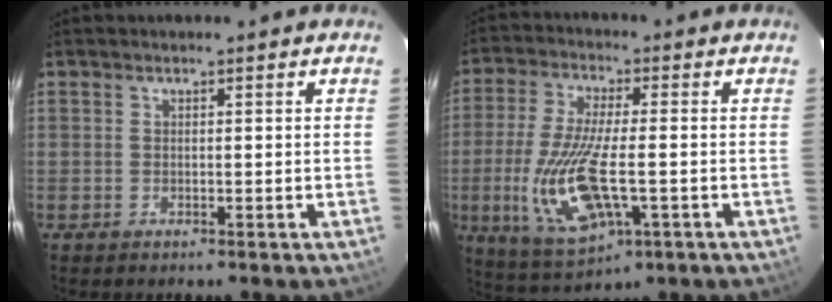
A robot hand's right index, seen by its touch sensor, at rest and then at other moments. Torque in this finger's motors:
{"motor_torque": [2.14, 0.00, 0.63, 0.12]}